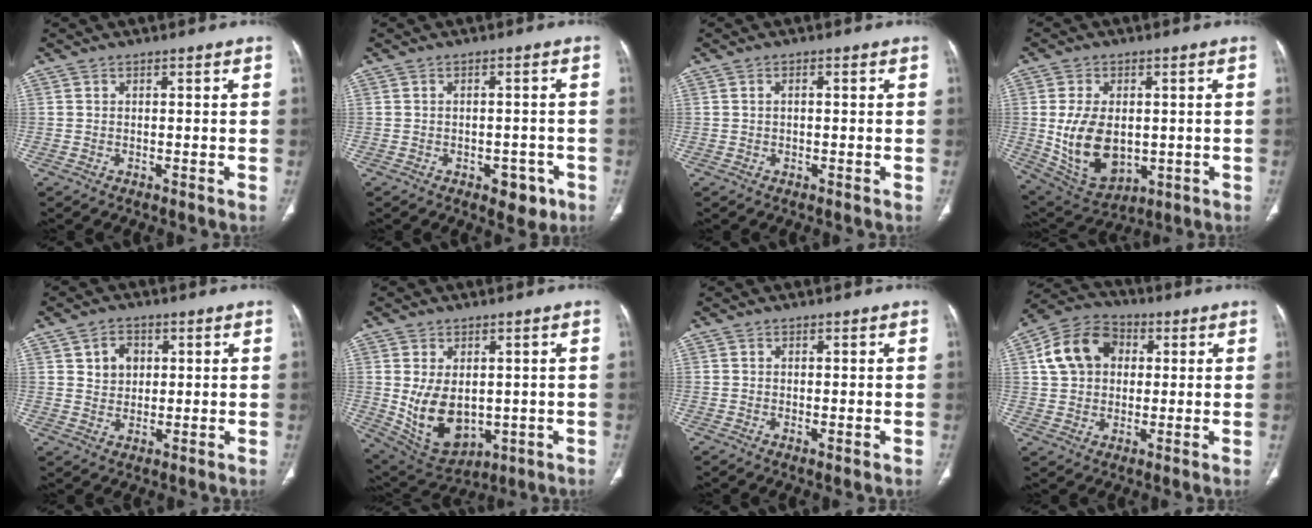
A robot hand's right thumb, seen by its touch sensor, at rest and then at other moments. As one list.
[{"total": 4.8, "force": [-2.4, 2.9, 3.0], "torque": [-0.016, 0.013, -0.025]}, {"total": 1.0, "force": [0.1, 0.5, 0.9], "torque": [-0.020, 0.004, 0.001]}, {"total": 13.9, "force": [-0.5, 9.0, 10.5], "torque": [-0.174, -0.008, 0.019]}, {"total": 5.1, "force": [1.7, 4.0, 2.5], "torque": [-0.020, -0.007, 0.030]}, {"total": 11.9, "force": [-0.4, 7.9, 8.9], "torque": [-0.137, -0.010, 0.026]}, {"total": 1.1, "force": [-0.2, 0.3, 1.0], "torque": [-0.022, -0.006, -0.002]}, {"total": 12.5, "force": [2.7, 9.7, 7.3], "torque": [-0.115, 0.014, 0.039]}]